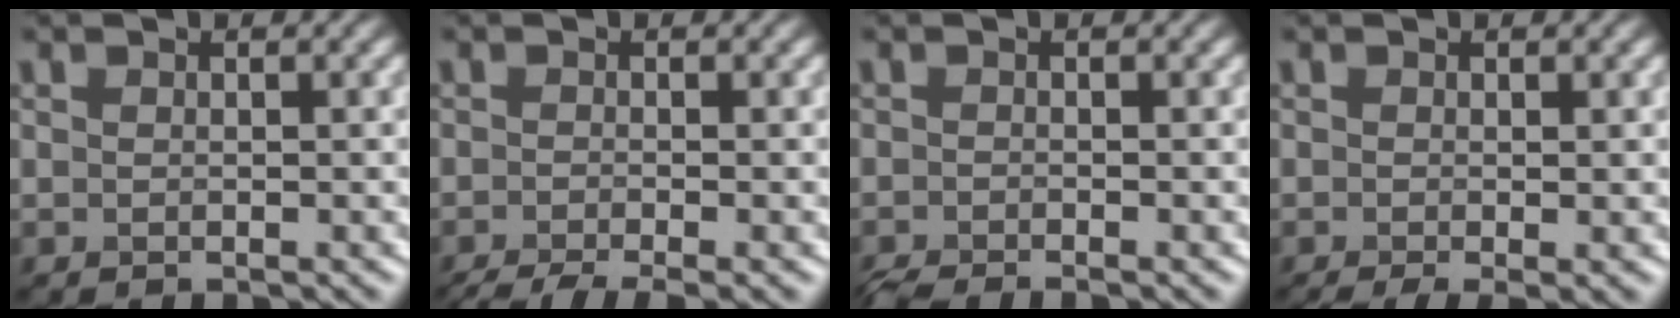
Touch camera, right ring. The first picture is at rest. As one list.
[{"total": 4.3, "force": [-3.1, 0.9, 2.9], "torque": [-0.038, -0.009, -0.057]}, {"total": 2.4, "force": [-2.2, 0.1, 0.9], "torque": [-0.017, -0.010, -0.045]}, {"total": 2.5, "force": [-1.1, 0.6, 2.2], "torque": [-0.036, -0.010, -0.017]}]